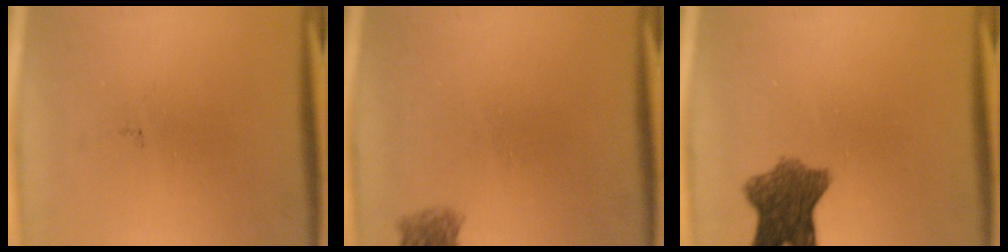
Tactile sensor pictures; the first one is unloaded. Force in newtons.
{"total": 2.6}
{"total": 7.9}